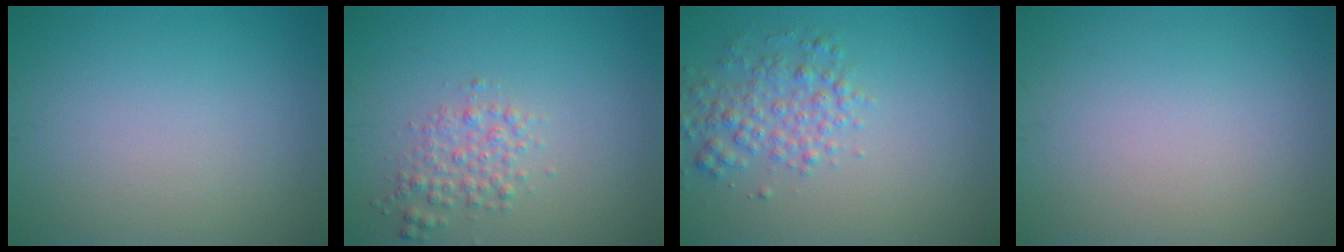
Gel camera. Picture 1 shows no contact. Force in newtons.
{"total": 2.2, "press": 2.2, "slide": 0.0}
{"total": 3.1, "press": 3.1, "slide": 0.1}
{"total": 0.0}